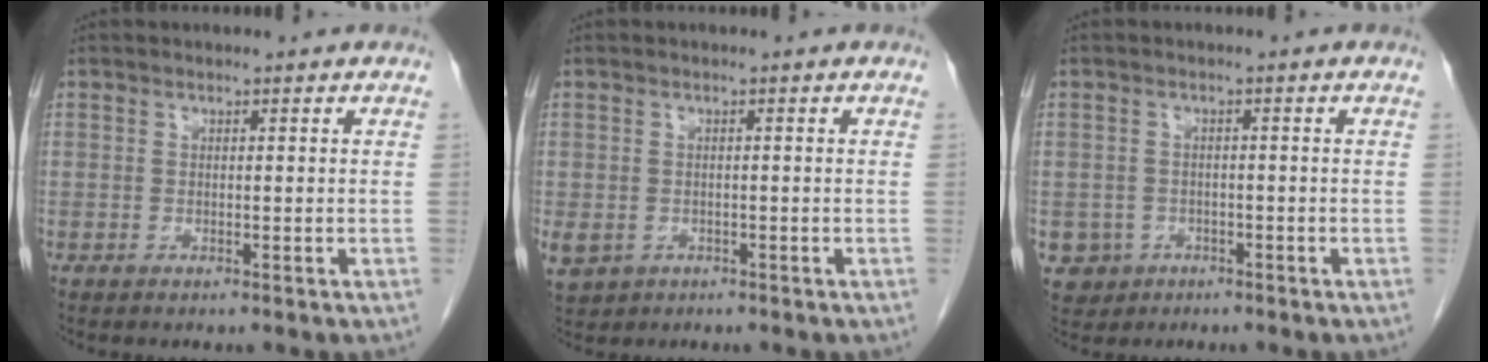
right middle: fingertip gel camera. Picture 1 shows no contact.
{"total": 6.0, "force": [-2.6, 5.0, 2.1], "torque": [-0.061, -0.005, -0.034]}
{"total": 4.0, "force": [-1.8, 3.5, 0.2], "torque": [-0.004, 0.009, -0.026]}